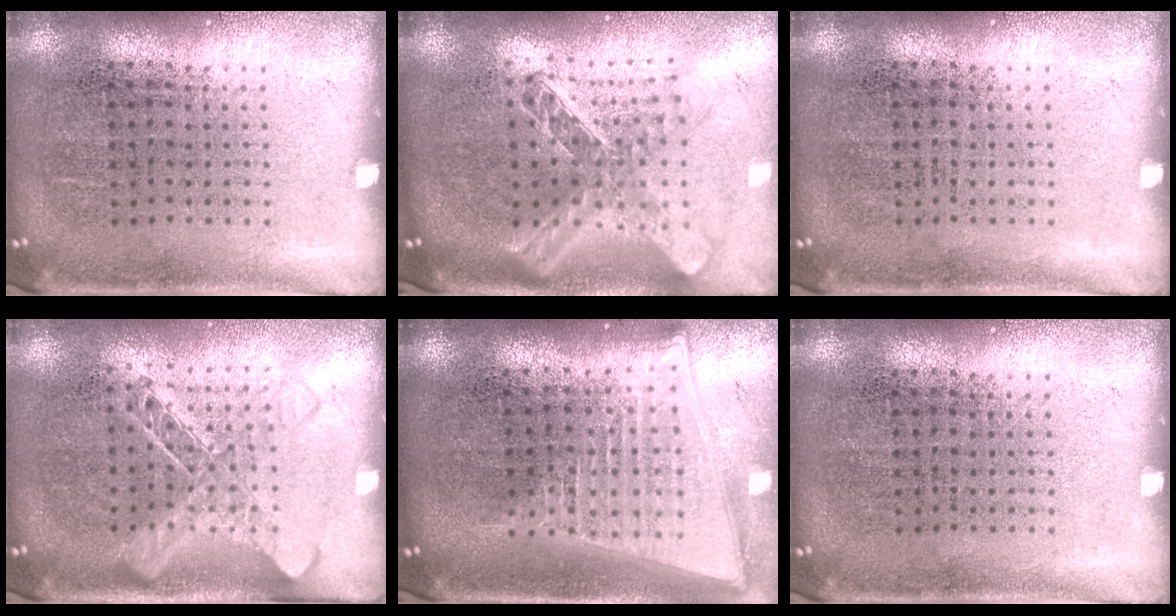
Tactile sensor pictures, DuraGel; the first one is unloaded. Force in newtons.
{"total": 2.5, "press": 2.0, "slide": 1.6}
{"total": 0.0}
{"total": 1.6, "press": 1.5, "slide": 0.6}
{"total": 2.1, "press": 1.8, "slide": 1.1}
{"total": 0.0}